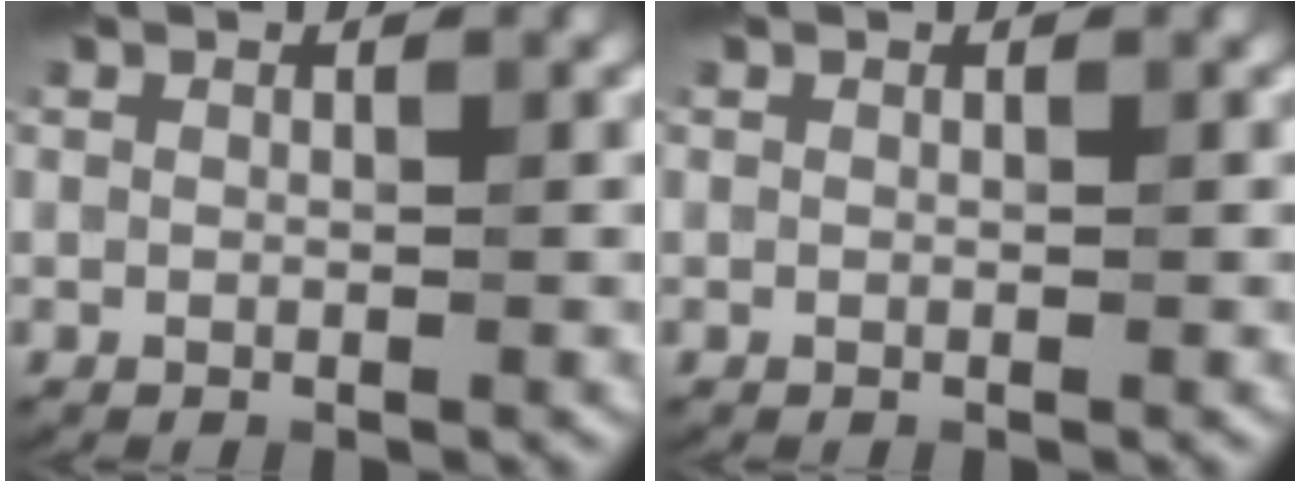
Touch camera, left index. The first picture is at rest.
{"total": 0.0}